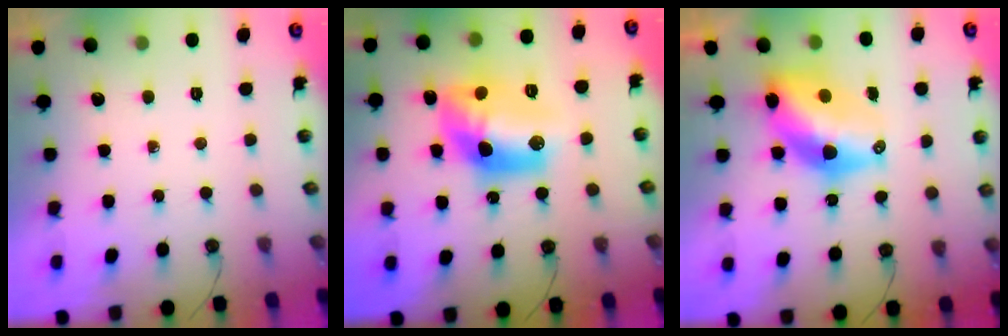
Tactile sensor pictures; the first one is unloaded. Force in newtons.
{"total": 15.4, "press": 15.3, "slide": 1.0}
{"total": 11.4, "press": 11.3, "slide": 0.9}